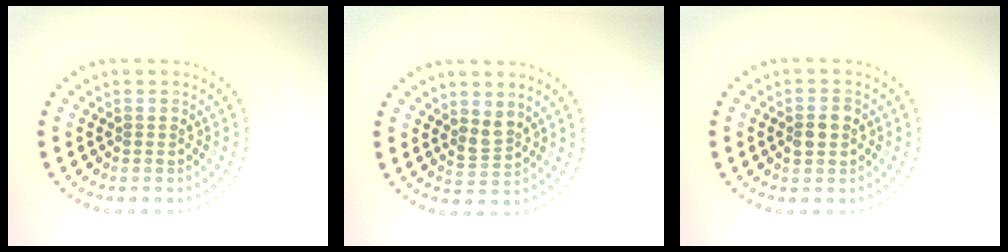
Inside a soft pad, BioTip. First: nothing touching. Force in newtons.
{"total": 1.7, "press": 1.3, "slide": 1.1}
{"total": 2.4, "press": 2.4, "slide": 0.1}